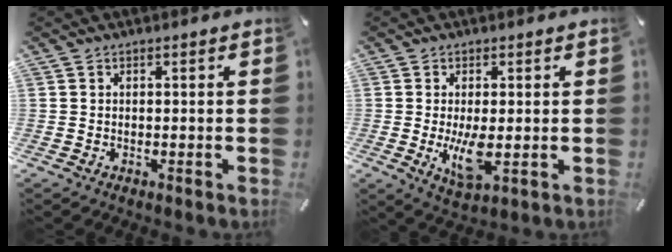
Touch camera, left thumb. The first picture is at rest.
{"total": 7.9, "force": [-0.4, 3.1, 7.3], "torque": [-0.148, -0.026, -0.009]}